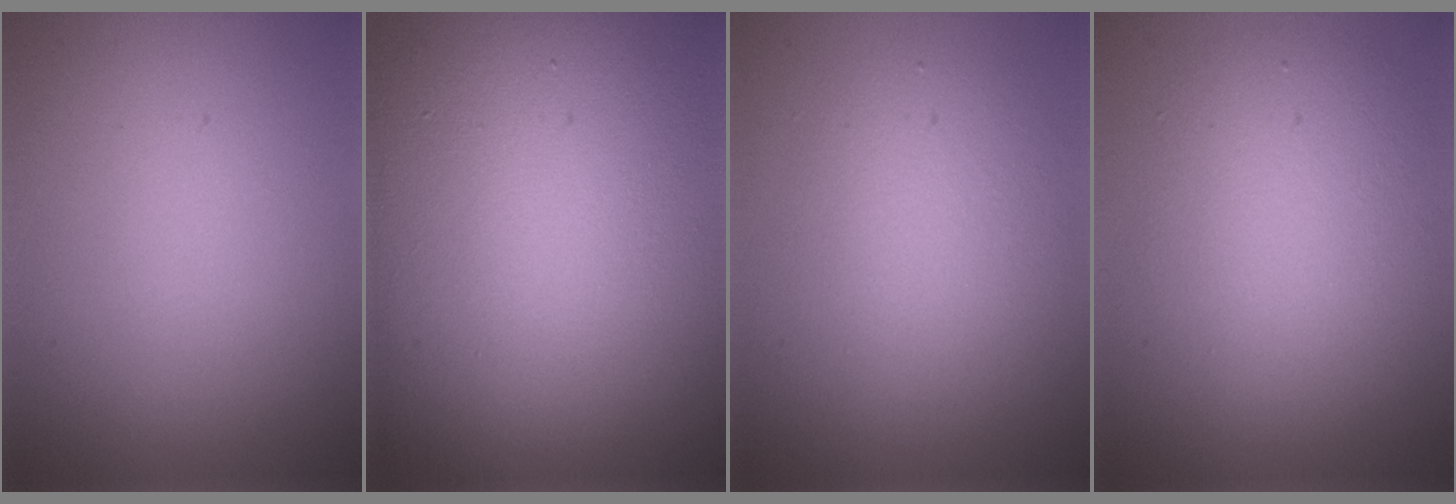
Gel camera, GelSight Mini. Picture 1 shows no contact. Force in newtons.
{"total": 25.4, "press": 25.3, "slide": 1.9}
{"total": 3.7, "press": 3.7, "slide": 0.3}
{"total": 5.3, "press": 5.3, "slide": 0.2}